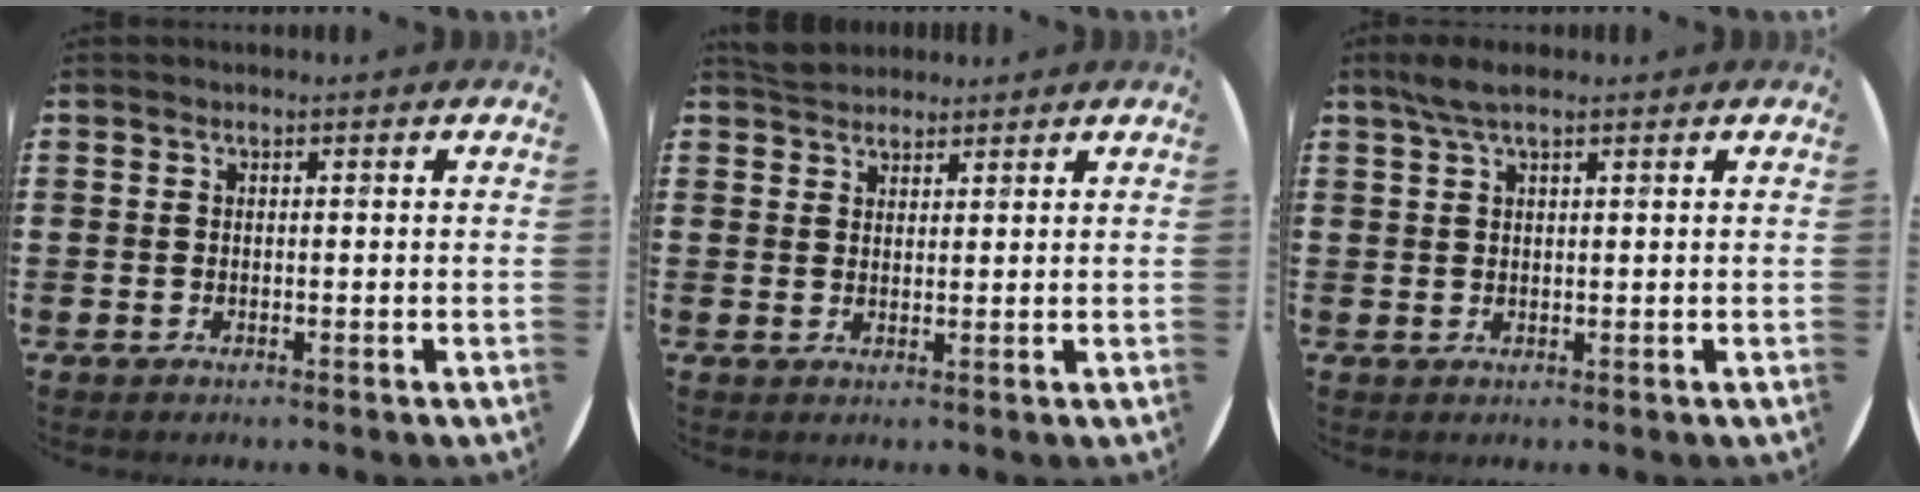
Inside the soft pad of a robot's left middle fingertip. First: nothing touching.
{"total": 2.7, "force": [2.6, 0.8, 0.0], "torque": [0.004, -0.001, 0.048]}
{"total": 3.0, "force": [2.1, 0.5, 2.1], "torque": [-0.042, 0.006, 0.036]}